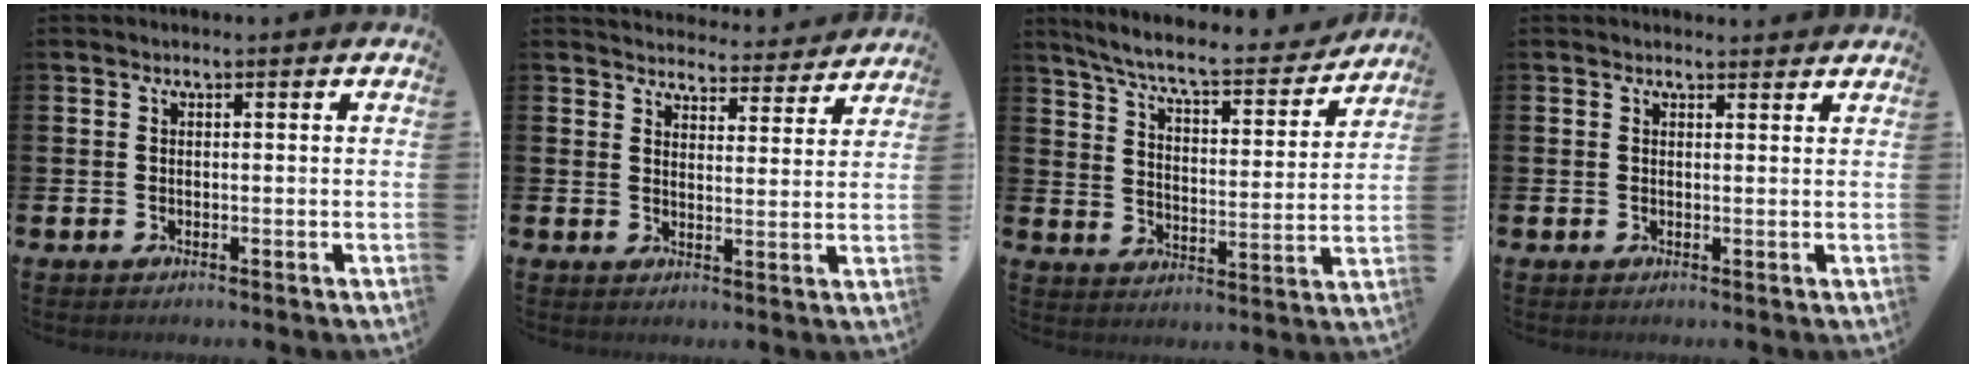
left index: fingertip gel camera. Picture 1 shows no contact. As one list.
[{"total": 4.2, "force": [4.1, 0.8, 0.0], "torque": [-0.006, -0.034, 0.069]}, {"total": 7.3, "force": [6.7, 0.8, 2.8], "torque": [-0.087, -0.047, 0.110]}, {"total": 1.2, "force": [1.1, 0.2, 0.0], "torque": [0.008, -0.004, 0.019]}]